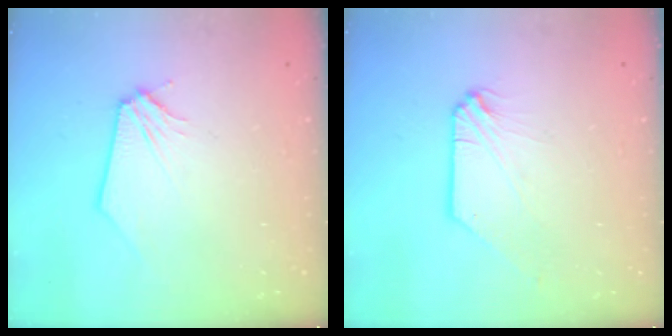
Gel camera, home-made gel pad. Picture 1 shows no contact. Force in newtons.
{"total": 0.0}